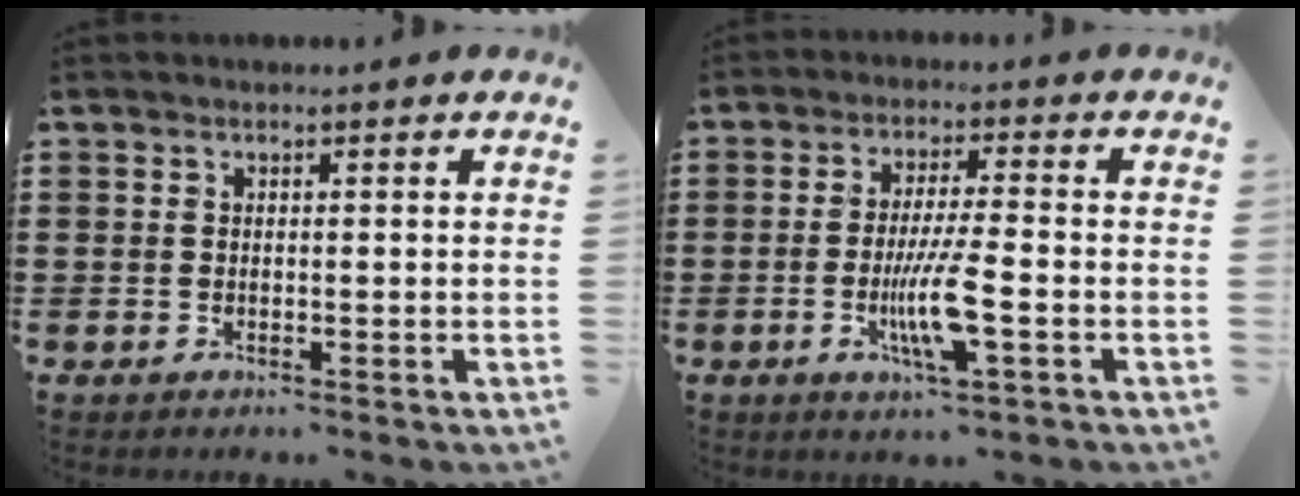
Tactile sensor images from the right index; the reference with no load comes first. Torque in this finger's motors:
{"motor_torque": [0.53, 0.34, 0.71, 0.12]}